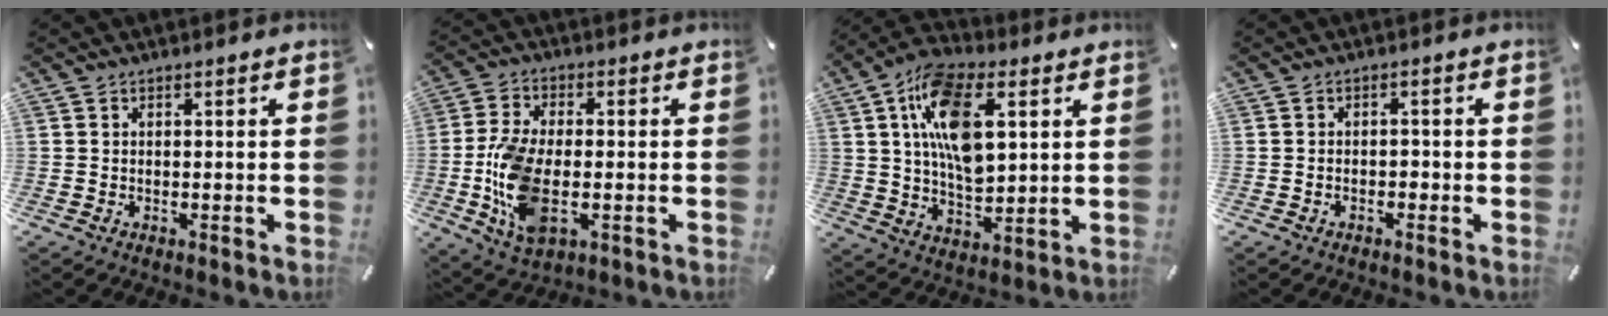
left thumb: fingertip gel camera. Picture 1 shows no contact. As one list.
[{"total": 13.9, "force": [-2.8, 7.5, 11.4], "torque": [-0.258, -0.011, -0.050]}, {"total": 15.8, "force": [5.3, 8.8, 12.0], "torque": [-0.220, -0.001, 0.092]}, {"total": 1.5, "force": [-0.8, 1.0, 0.9], "torque": [-0.019, 0.006, -0.018]}]